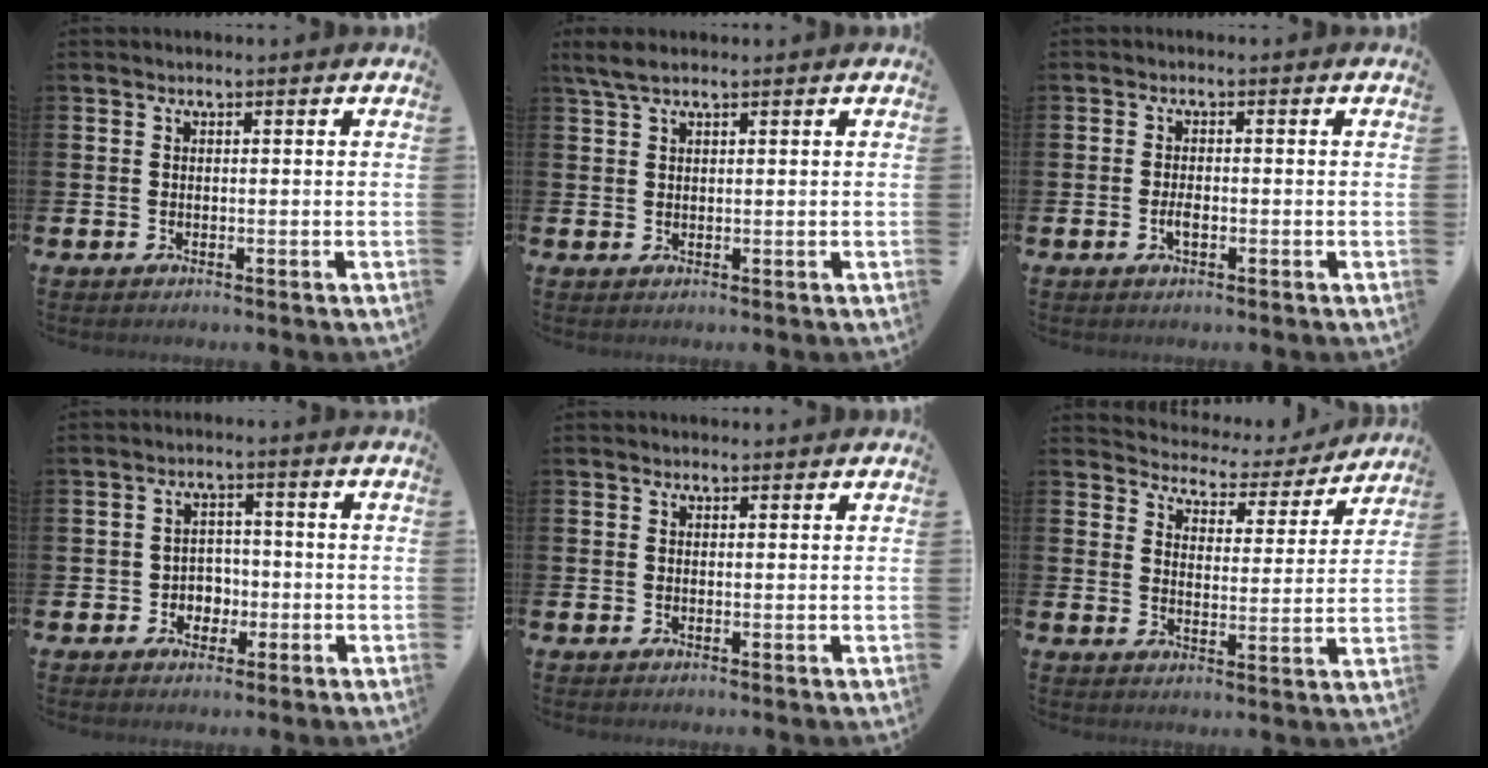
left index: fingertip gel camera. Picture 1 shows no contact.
{"total": 2.9, "force": [2.0, 0.8, 1.9], "torque": [-0.038, 0.006, 0.036]}
{"total": 2.0, "force": [-0.7, 0.8, 1.6], "torque": [-0.029, -0.001, -0.013]}
{"total": 3.0, "force": [-1.0, 2.7, 0.8], "torque": [-0.017, 0.000, -0.029]}
{"total": 0.6, "force": [0.5, 0.2, 0.1], "torque": [0.007, -0.002, 0.008]}
{"total": 4.0, "force": [3.8, 1.3, 0.1], "torque": [-0.024, -0.040, 0.058]}